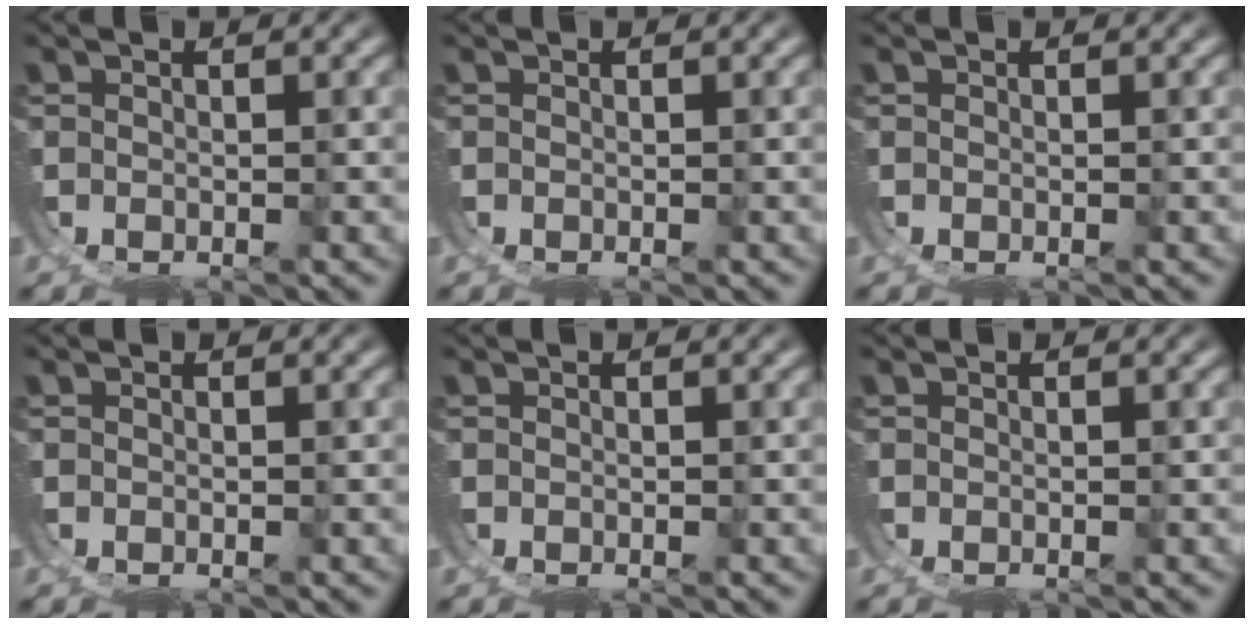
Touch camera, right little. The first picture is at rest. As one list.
[{"total": 0.0}, {"total": 0.0}, {"total": 0.0}, {"total": 0.0}, {"total": 0.0}]